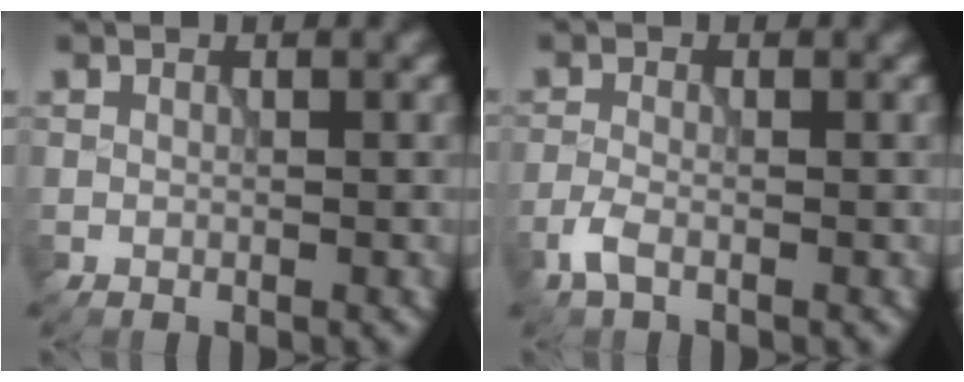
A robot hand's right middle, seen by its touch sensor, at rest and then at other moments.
{"total": 1.9, "force": [-1.2, 0.6, 1.4], "torque": [-0.037, -0.001, -0.032]}